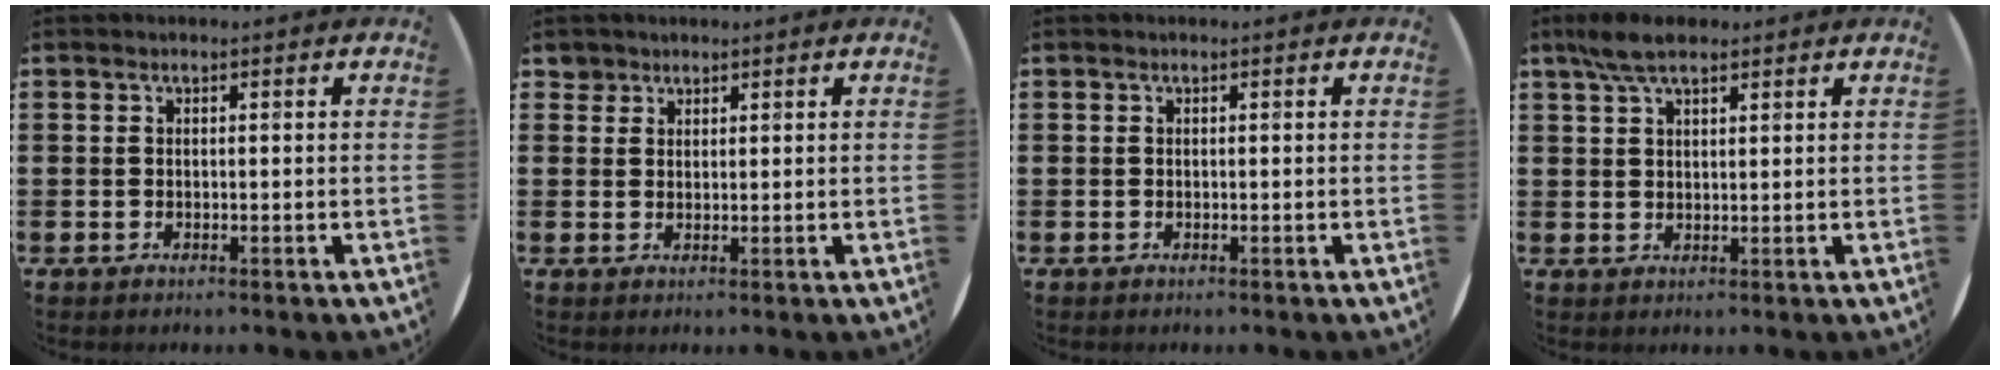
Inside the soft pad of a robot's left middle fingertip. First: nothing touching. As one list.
[{"total": 1.9, "force": [1.6, 1.1, 0.0], "torque": [0.003, -0.001, 0.031]}, {"total": 0.0}, {"total": 5.1, "force": [3.8, 2.0, 2.7], "torque": [-0.061, 0.004, 0.071]}]